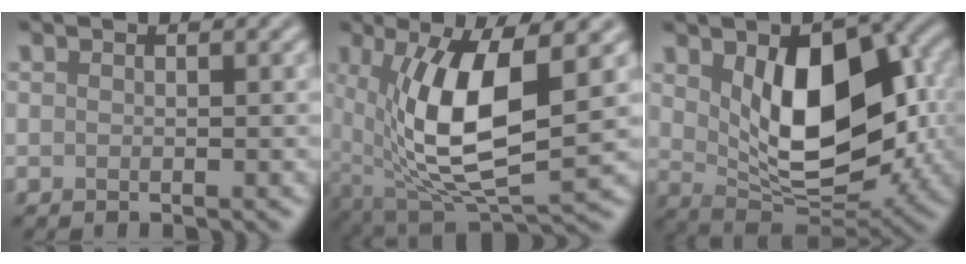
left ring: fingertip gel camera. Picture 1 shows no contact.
{"total": 10.5, "force": [1.6, 3.7, 9.7], "torque": [-0.182, -0.008, 0.032]}
{"total": 10.4, "force": [1.3, 6.0, 8.4], "torque": [-0.137, -0.017, 0.037]}